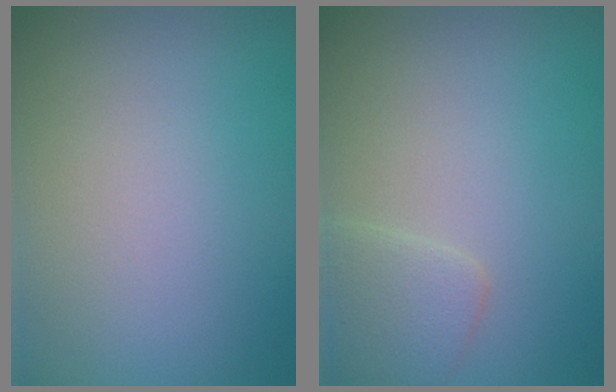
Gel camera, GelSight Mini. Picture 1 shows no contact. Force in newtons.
{"total": 2.2, "press": 2.2, "slide": 0.1}